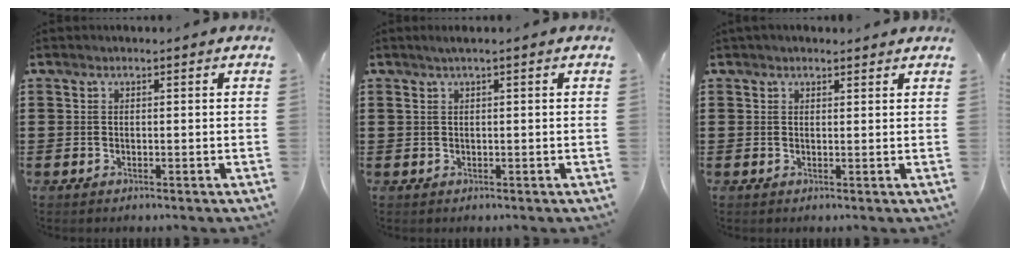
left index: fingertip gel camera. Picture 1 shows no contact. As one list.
[{"total": 1.2, "force": [0.3, 0.0, 1.1], "torque": [-0.018, -0.001, 0.006]}, {"total": 1.3, "force": [1.1, 0.6, 0.1], "torque": [-0.005, 0.004, 0.021]}]